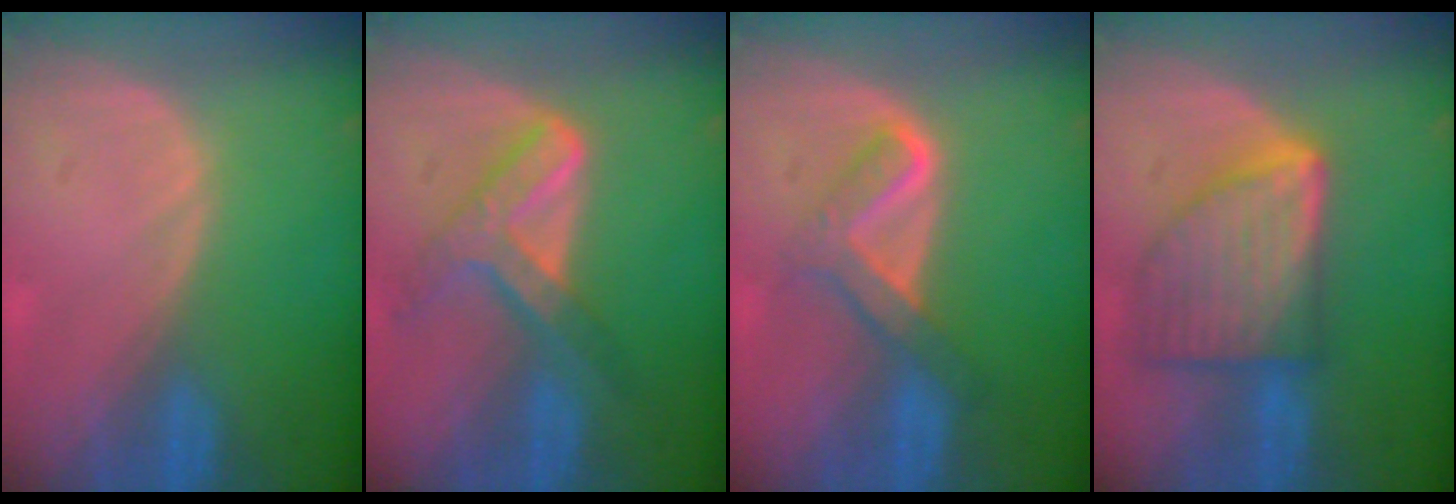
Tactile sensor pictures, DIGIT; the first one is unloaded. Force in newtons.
{"total": 7.3, "press": 6.2, "slide": 3.8}
{"total": 5.2, "press": 5.1, "slide": 0.6}
{"total": 9.3, "press": 9.3, "slide": 0.5}